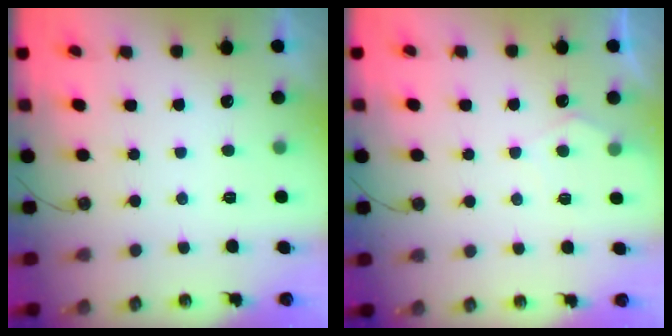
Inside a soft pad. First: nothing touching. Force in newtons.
{"total": 4.6, "press": 4.5, "slide": 0.5}